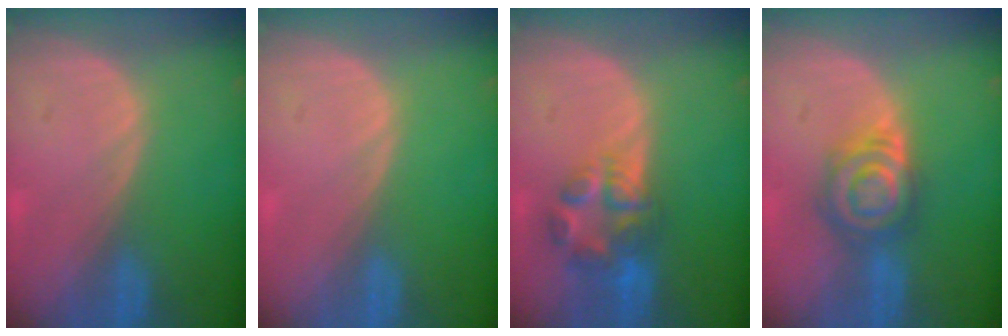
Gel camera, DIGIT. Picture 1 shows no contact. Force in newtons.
{"total": 0.0}
{"total": 6.9, "press": 6.0, "slide": 3.3}
{"total": 6.9, "press": 6.5, "slide": 2.5}